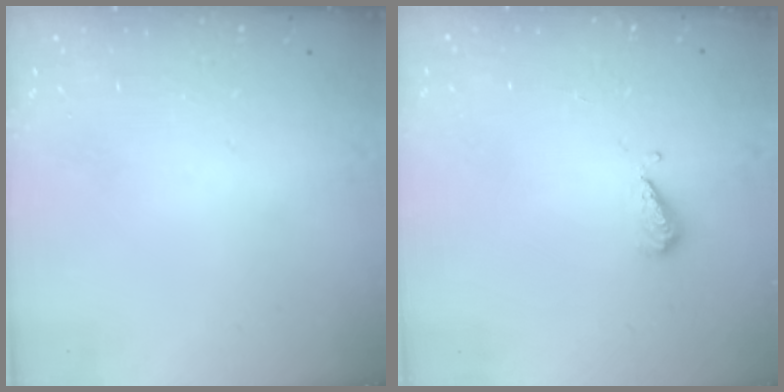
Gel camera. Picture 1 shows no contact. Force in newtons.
{"total": 4.8, "press": 4.7, "slide": 0.9}